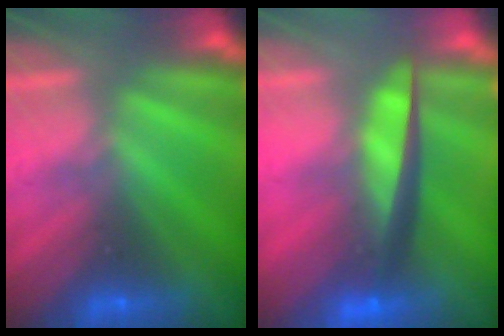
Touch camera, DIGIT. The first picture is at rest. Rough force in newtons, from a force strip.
{"total": 7.1}